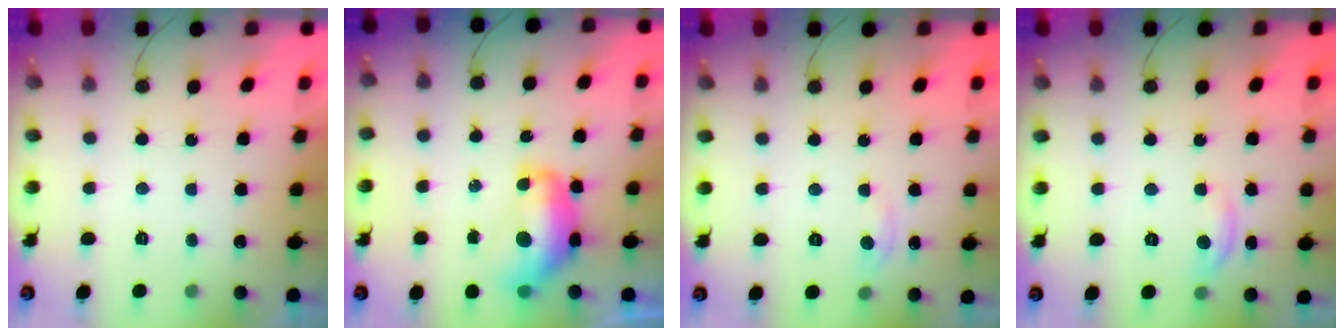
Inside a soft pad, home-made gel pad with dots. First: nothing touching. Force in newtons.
{"total": 12.2, "press": 12.1, "slide": 1.3}
{"total": 2.8, "press": 2.8, "slide": 0.4}
{"total": 4.8, "press": 4.7, "slide": 0.3}